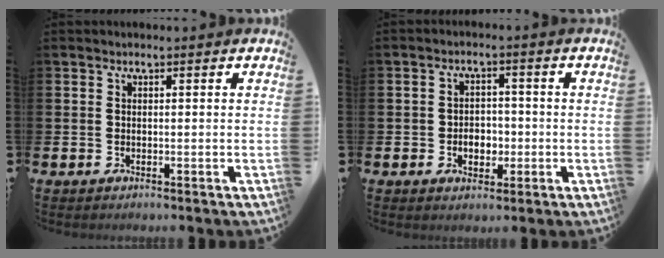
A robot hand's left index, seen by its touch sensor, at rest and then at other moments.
{"total": 3.1, "force": [-1.0, 2.3, 1.7], "torque": [-0.022, -0.002, -0.027]}